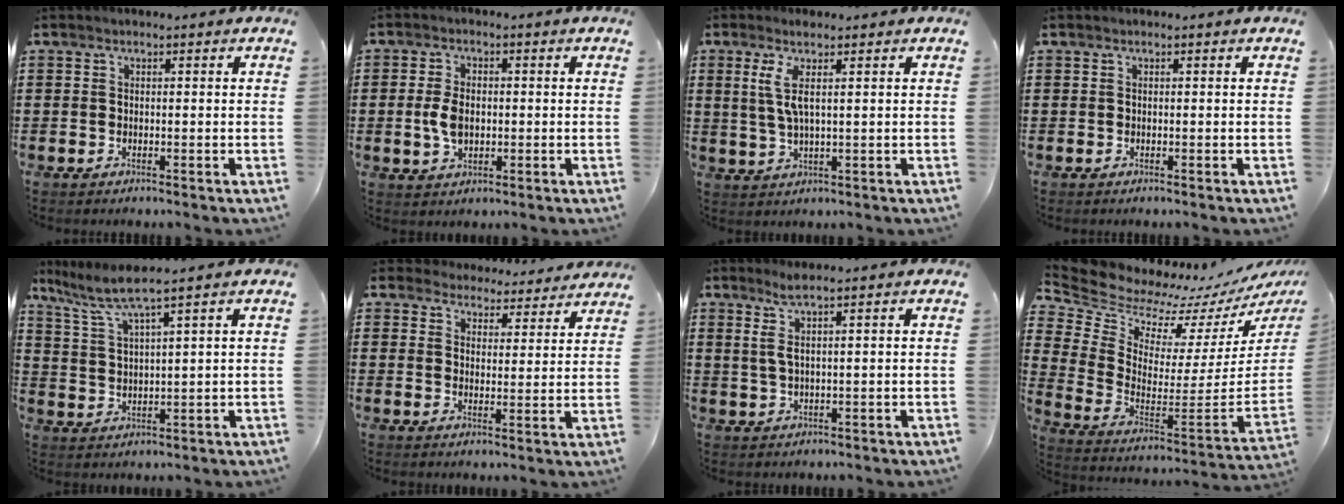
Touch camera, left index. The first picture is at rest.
{"total": 4.8, "force": [-0.2, 2.9, 3.8], "torque": [-0.095, 0.000, -0.011]}
{"total": 4.6, "force": [1.5, 0.6, 4.3], "torque": [-0.103, -0.009, 0.022]}
{"total": 0.0}
{"total": 4.9, "force": [3.5, -0.4, 3.4], "torque": [-0.081, -0.019, 0.056]}
{"total": 4.6, "force": [4.5, 0.6, -0.1], "torque": [-0.023, -0.027, 0.081]}
{"total": 2.9, "force": [1.3, -0.4, 2.6], "torque": [-0.060, -0.007, 0.020]}
{"total": 6.7, "force": [6.3, 2.2, 0.4], "torque": [-0.059, -0.073, 0.109]}